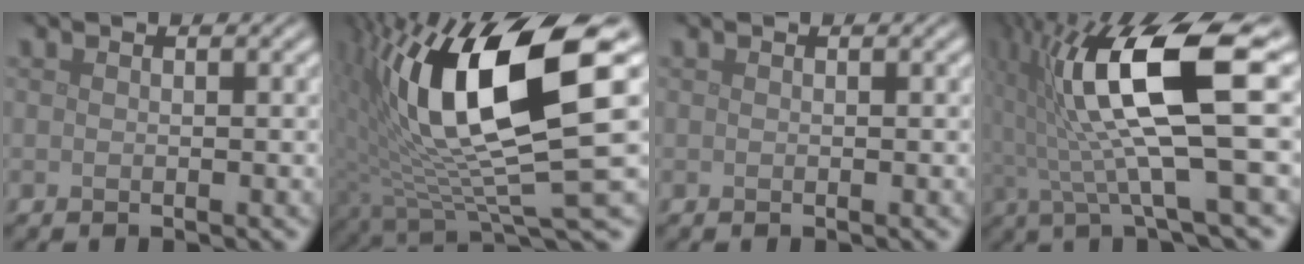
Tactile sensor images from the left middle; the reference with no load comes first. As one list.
[{"total": 13.9, "force": [3.1, 4.3, 12.9], "torque": [-0.226, -0.006, 0.059]}, {"total": 0.0}, {"total": 11.9, "force": [2.1, 2.8, 11.3], "torque": [-0.197, 0.007, 0.040]}]